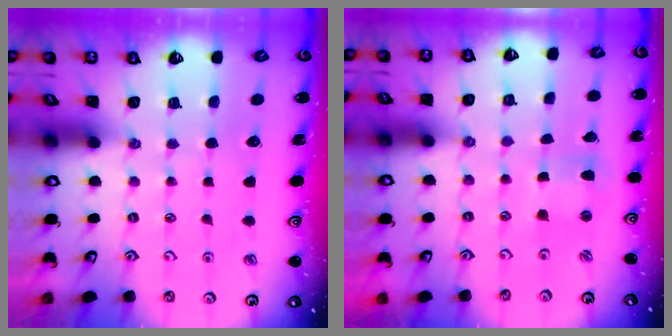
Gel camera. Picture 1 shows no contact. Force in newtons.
{"total": 1.9, "press": 1.9, "slide": 0.3}